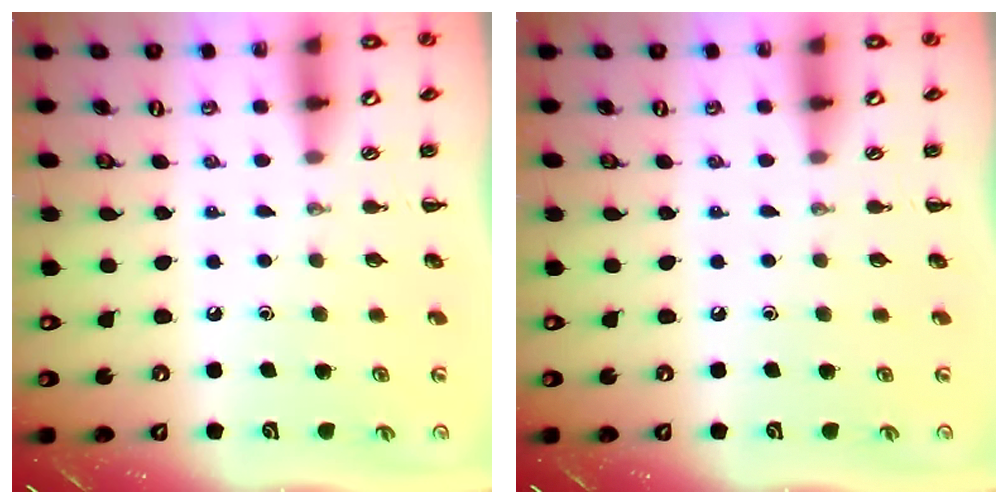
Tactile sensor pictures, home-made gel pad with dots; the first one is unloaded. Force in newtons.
{"total": 0.0}